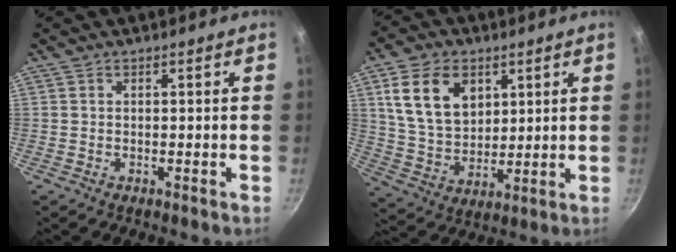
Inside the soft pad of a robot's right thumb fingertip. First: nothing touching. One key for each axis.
{"total": 13.9, "fx": 5.2, "fy": 9.7, "fz": 8.5, "tx": -0.129, "ty": -0.018, "tz": 0.104}